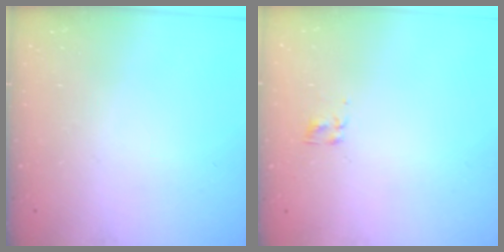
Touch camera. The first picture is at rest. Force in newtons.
{"total": 2.3, "press": 2.0, "slide": 1.2}